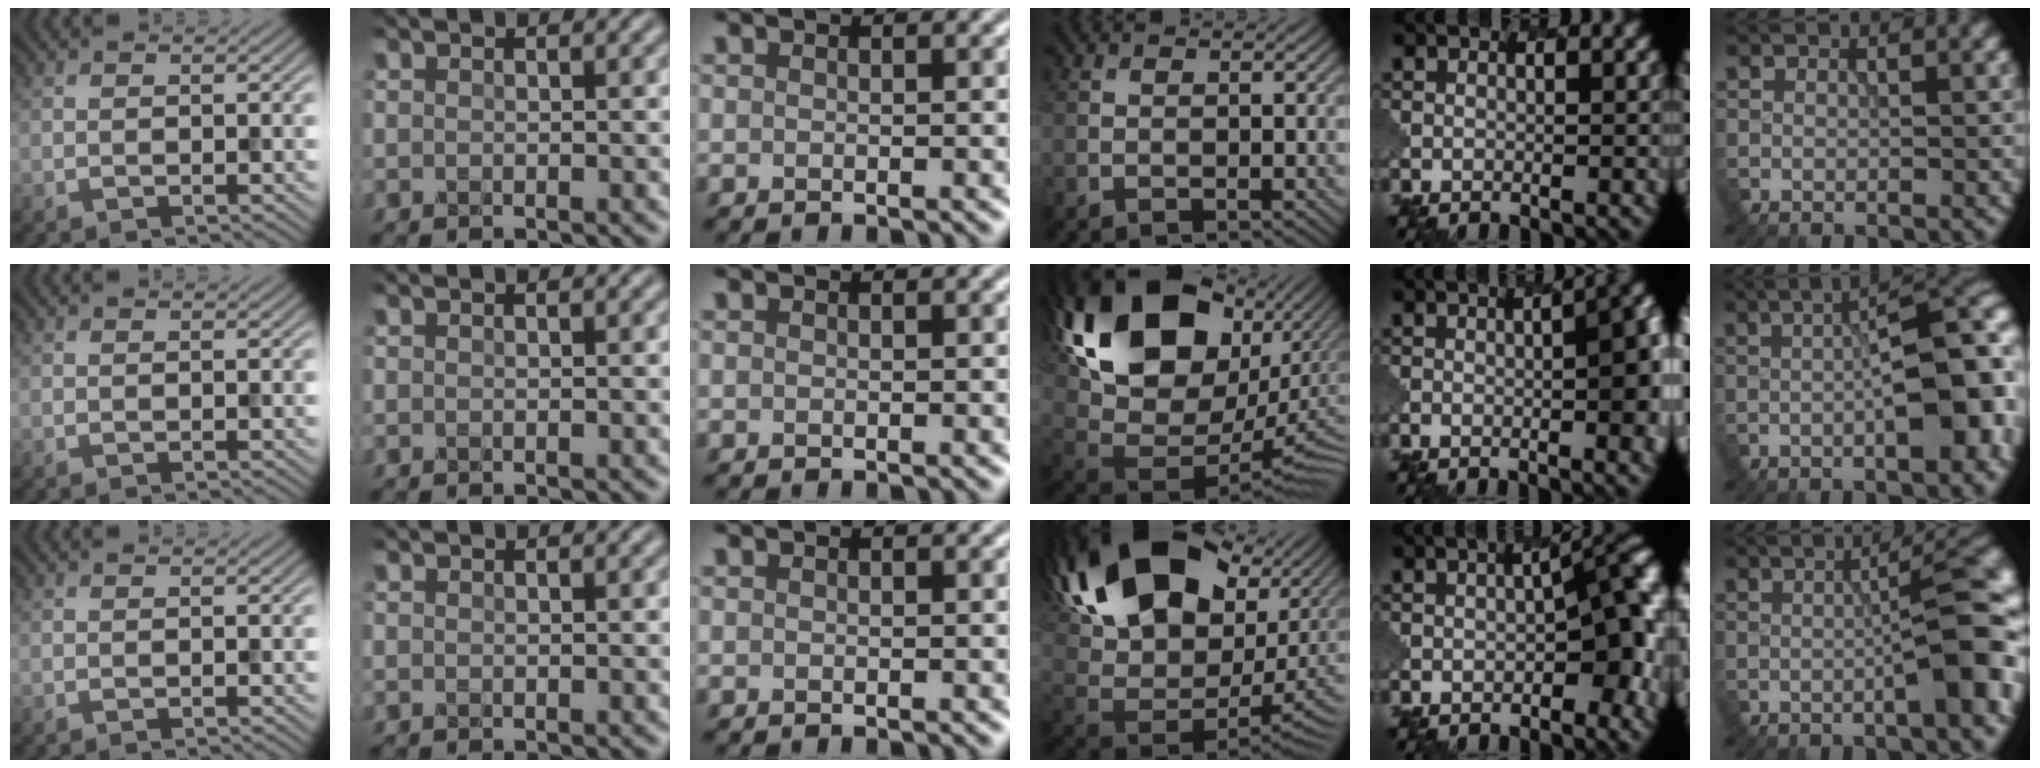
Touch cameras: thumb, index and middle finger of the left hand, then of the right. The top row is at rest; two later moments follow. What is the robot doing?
{"motion": "dispense", "object": "glue stick"}